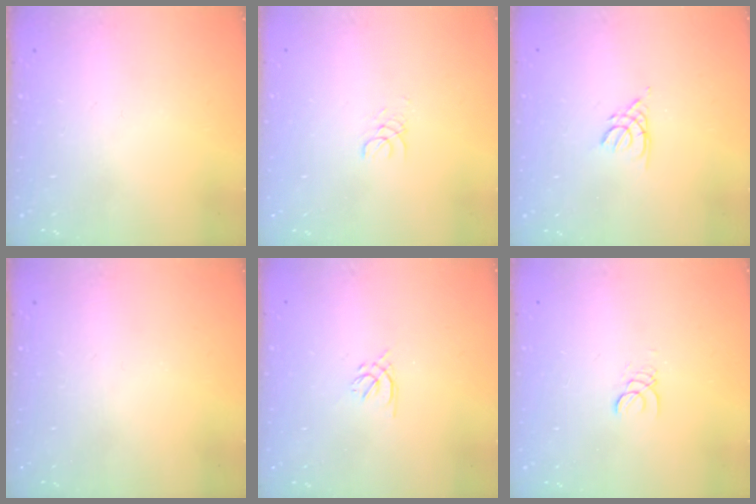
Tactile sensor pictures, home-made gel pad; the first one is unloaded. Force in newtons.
{"total": 1.0, "press": 1.0, "slide": 0.1}
{"total": 2.2, "press": 2.2, "slide": 0.4}
{"total": 0.0}
{"total": 1.4, "press": 1.3, "slide": 0.5}
{"total": 1.3, "press": 1.3, "slide": 0.1}